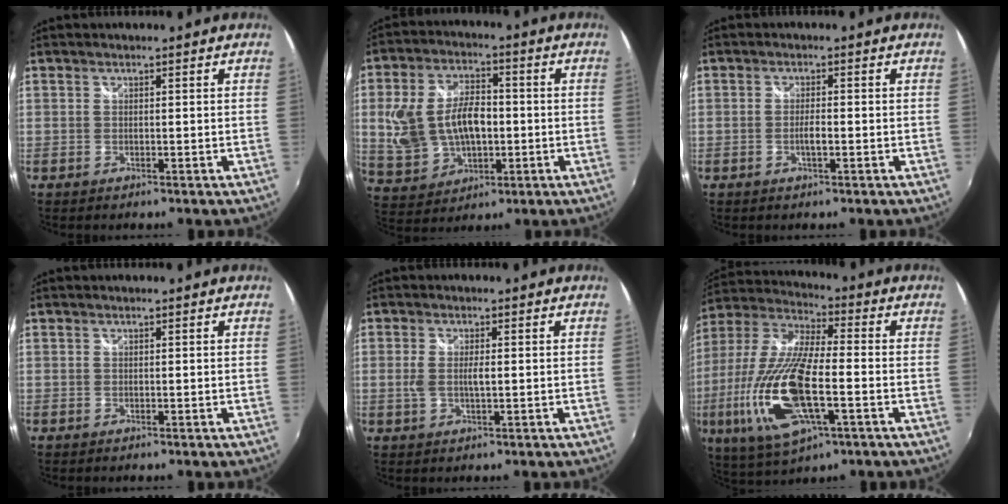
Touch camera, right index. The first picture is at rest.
{"total": 15.0, "force": [-0.5, 9.6, 11.5], "torque": [-0.244, 0.010, 0.008]}
{"total": 2.2, "force": [-0.7, 0.3, 2.0], "torque": [-0.039, -0.001, -0.014]}
{"total": 0.0}
{"total": 3.5, "force": [-0.1, 1.1, 3.3], "torque": [-0.064, -0.004, -0.002]}
{"total": 21.4, "force": [-5.6, 6.9, 19.5], "torque": [-0.407, -0.029, -0.106]}